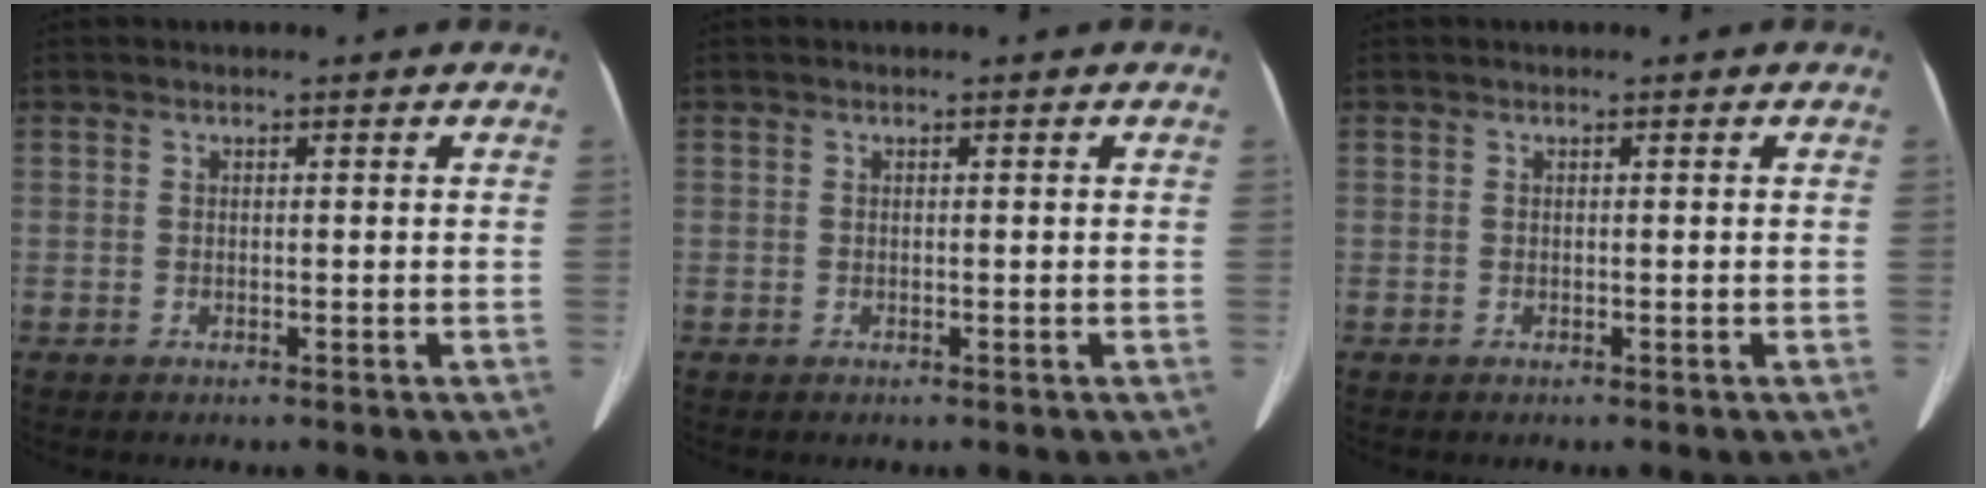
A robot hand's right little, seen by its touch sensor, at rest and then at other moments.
{"total": 0.0}
{"total": 0.0}